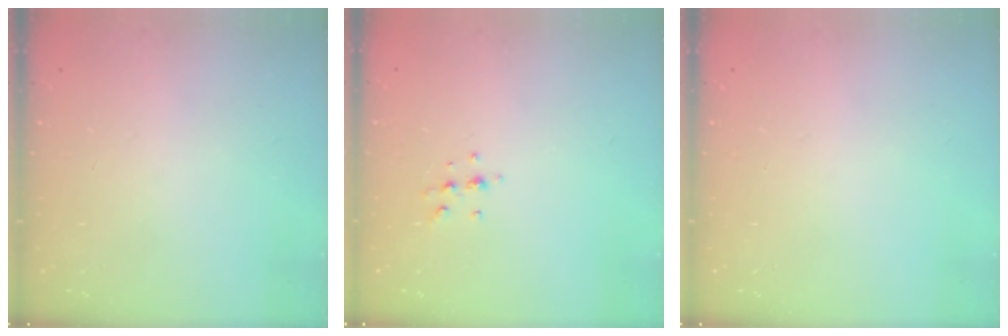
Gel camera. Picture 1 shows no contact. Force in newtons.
{"total": 5.3, "press": 5.1, "slide": 1.5}
{"total": 0.0}